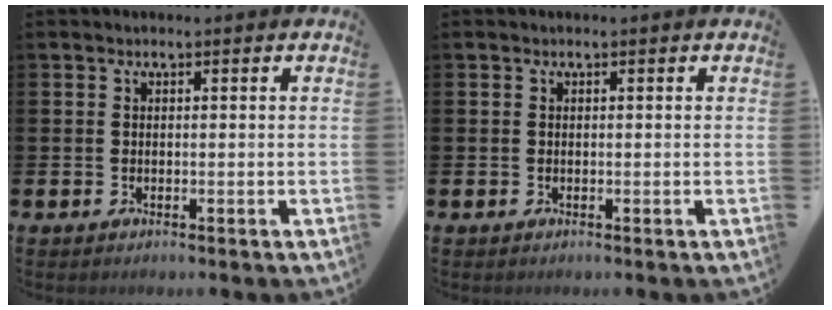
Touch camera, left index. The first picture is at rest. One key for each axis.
{"total": 0.0}